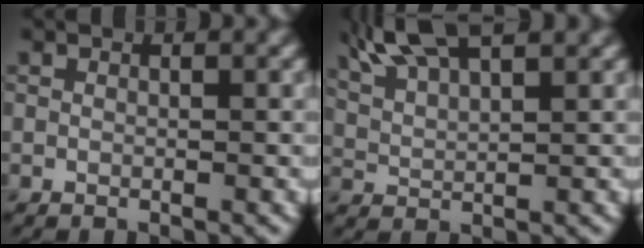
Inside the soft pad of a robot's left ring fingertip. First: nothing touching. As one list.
[{"total": 7.0, "force": [5.1, 2.1, 4.3], "torque": [-0.078, 0.031, 0.067]}]